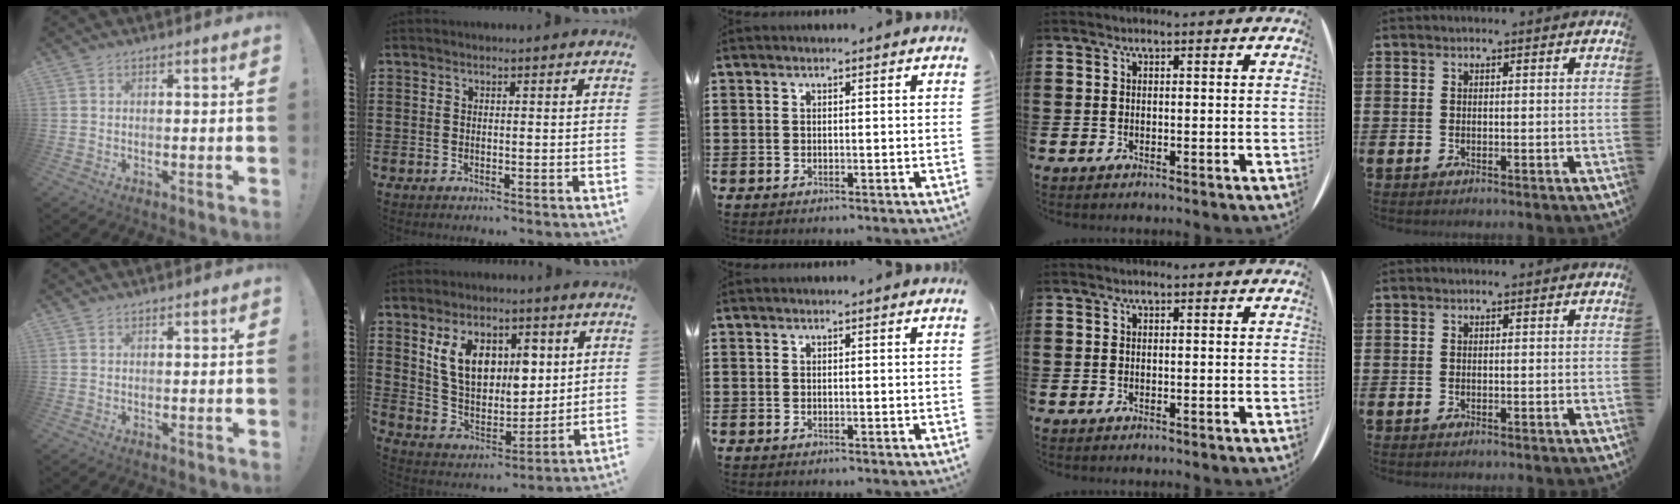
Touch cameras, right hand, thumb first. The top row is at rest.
{"thumb": {"total": 0.6, "force": [0.5, 0.1, 0.0], "torque": [0.002, -0.002, 0.010]}, "index": {"total": 10.5, "force": [4.4, 6.1, 7.3], "torque": [-0.149, 0.013, 0.081]}}